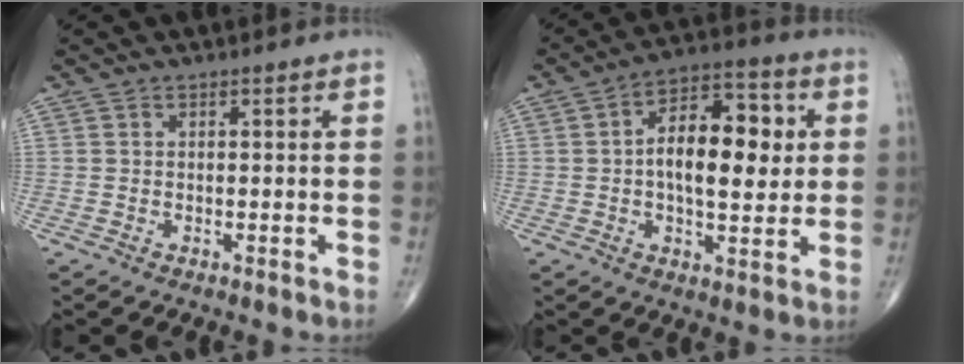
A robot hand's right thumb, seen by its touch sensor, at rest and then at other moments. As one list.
[{"total": 14.1, "force": [1.4, 7.2, 12.1], "torque": [-0.166, 0.017, 0.015]}]